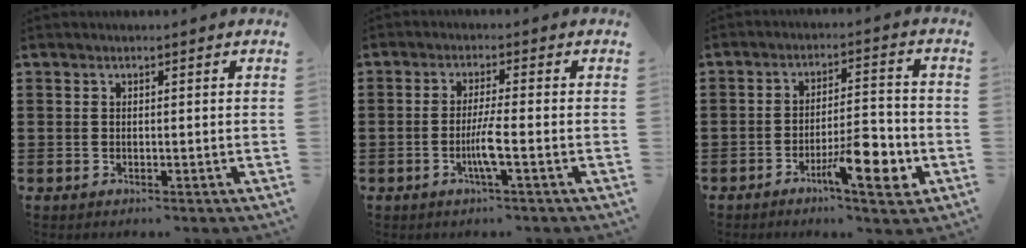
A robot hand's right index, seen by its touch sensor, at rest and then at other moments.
{"total": 4.3, "force": [-1.5, -0.2, 4.0], "torque": [-0.077, -0.012, -0.031]}
{"total": 9.2, "force": [-4.4, 2.2, 7.7], "torque": [-0.113, 0.004, -0.071]}